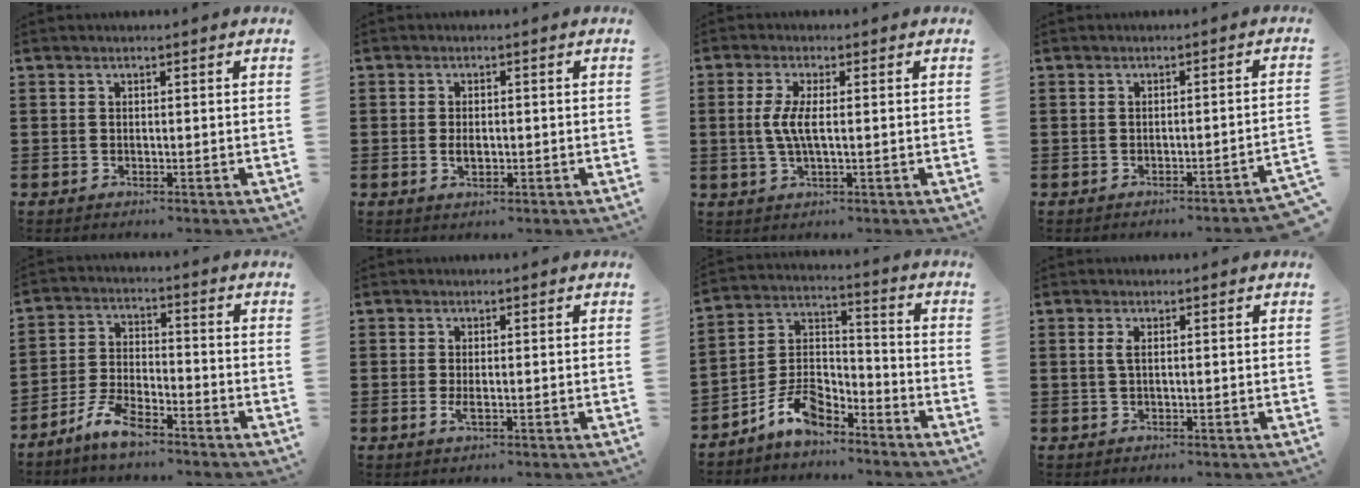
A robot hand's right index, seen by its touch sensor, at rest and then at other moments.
{"total": 2.0, "force": [-0.2, 1.1, 1.6], "torque": [-0.033, 0.003, -0.004]}
{"total": 4.4, "force": [-0.2, 1.1, 4.3], "torque": [-0.106, -0.009, -0.015]}
{"total": 1.4, "force": [-1.1, -0.3, 0.8], "torque": [-0.015, -0.001, -0.023]}
{"total": 6.7, "force": [-5.4, 2.0, 3.4], "torque": [-0.093, 0.002, -0.108]}
{"total": 1.4, "force": [-0.2, 0.4, 1.3], "torque": [-0.025, -0.003, -0.004]}
{"total": 6.8, "force": [-5.5, 2.8, 2.8], "torque": [-0.066, 0.015, -0.108]}
{"total": 1.3, "force": [0.1, 0.2, 1.2], "torque": [-0.025, 0.000, 0.001]}